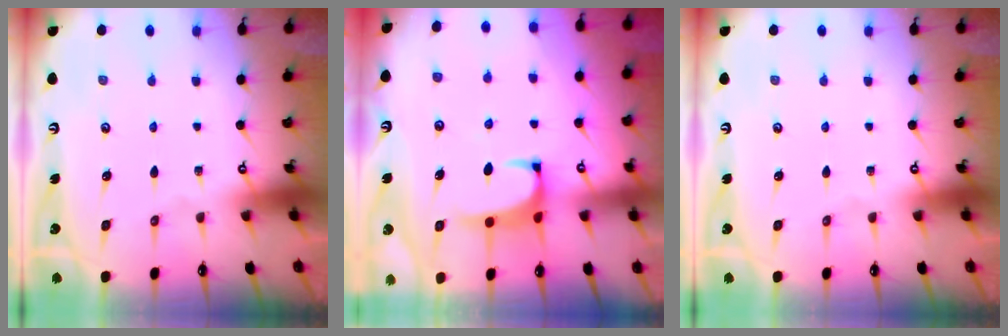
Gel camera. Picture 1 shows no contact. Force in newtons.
{"total": 1.3, "press": 1.0, "slide": 0.7}
{"total": 0.0}